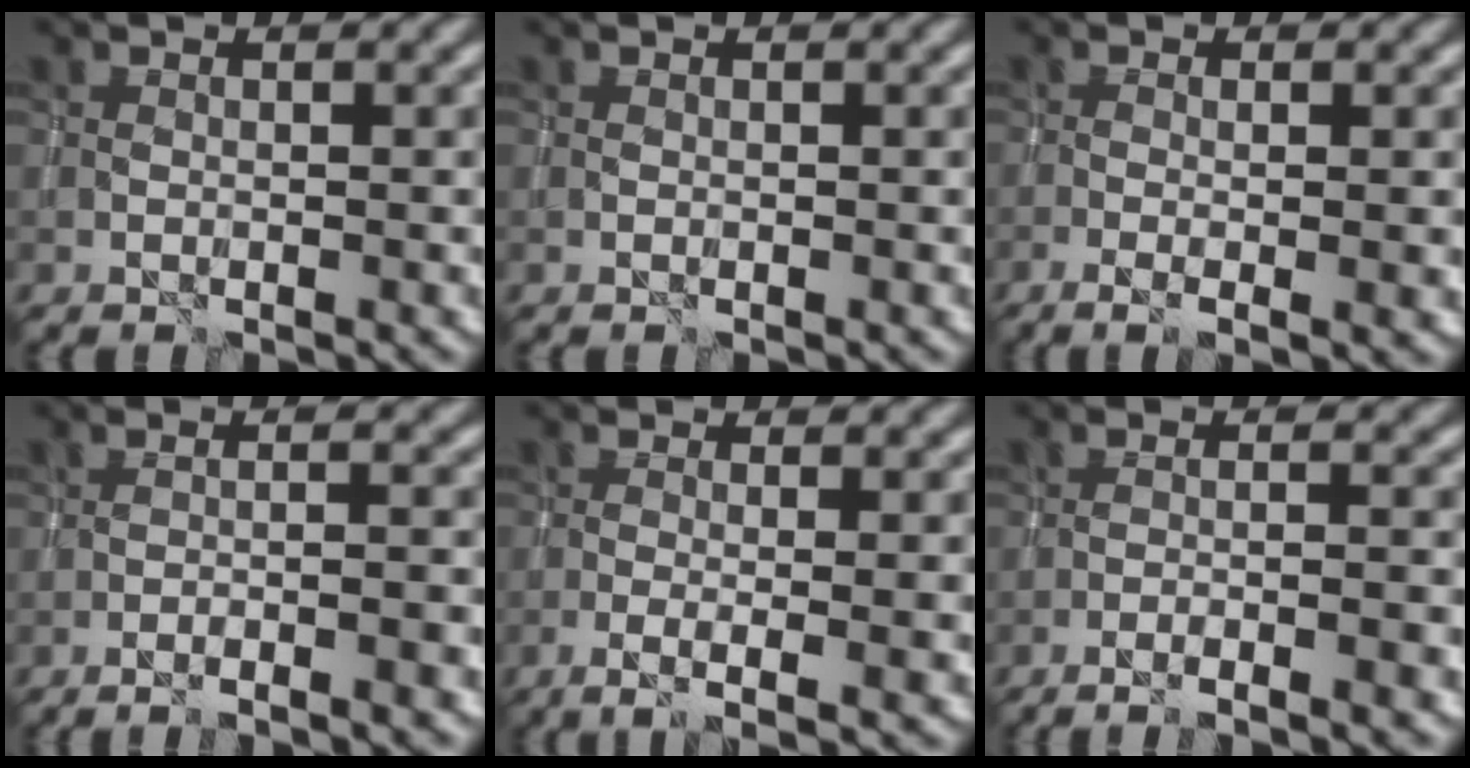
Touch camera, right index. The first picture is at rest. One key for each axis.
{"total": 0.0}
{"total": 4.2, "fx": -0.9, "fy": 1.3, "fz": 3.9, "tx": -0.055, "ty": -0.005, "tz": -0.016}
{"total": 5.0, "fx": -2.4, "fy": 1.1, "fz": 4.3, "tx": -0.050, "ty": 0.022, "tz": -0.039}
{"total": 4.7, "fx": -1.1, "fy": 1.4, "fz": 4.4, "tx": -0.070, "ty": -0.007, "tz": -0.022}
{"total": 5.5, "fx": -3.1, "fy": 1.1, "fz": 4.4, "tx": -0.058, "ty": 0.019, "tz": -0.050}